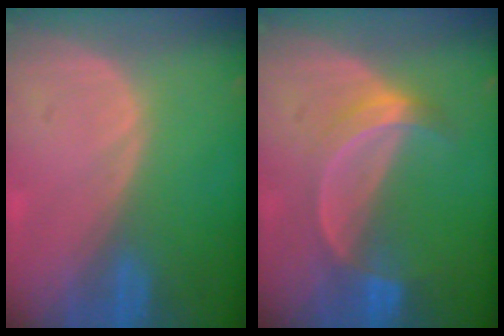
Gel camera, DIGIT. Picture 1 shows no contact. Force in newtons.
{"total": 5.1, "press": 4.8, "slide": 2.0}